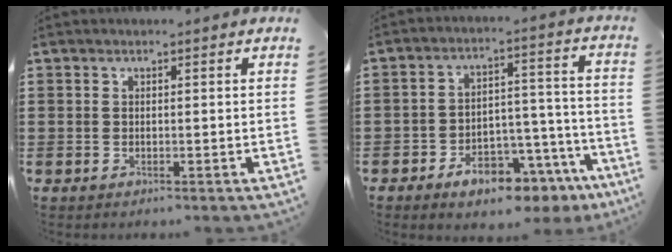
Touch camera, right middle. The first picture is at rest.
{"total": 8.3, "force": [-6.6, 3.2, 4.0], "torque": [-0.063, 0.029, -0.119]}